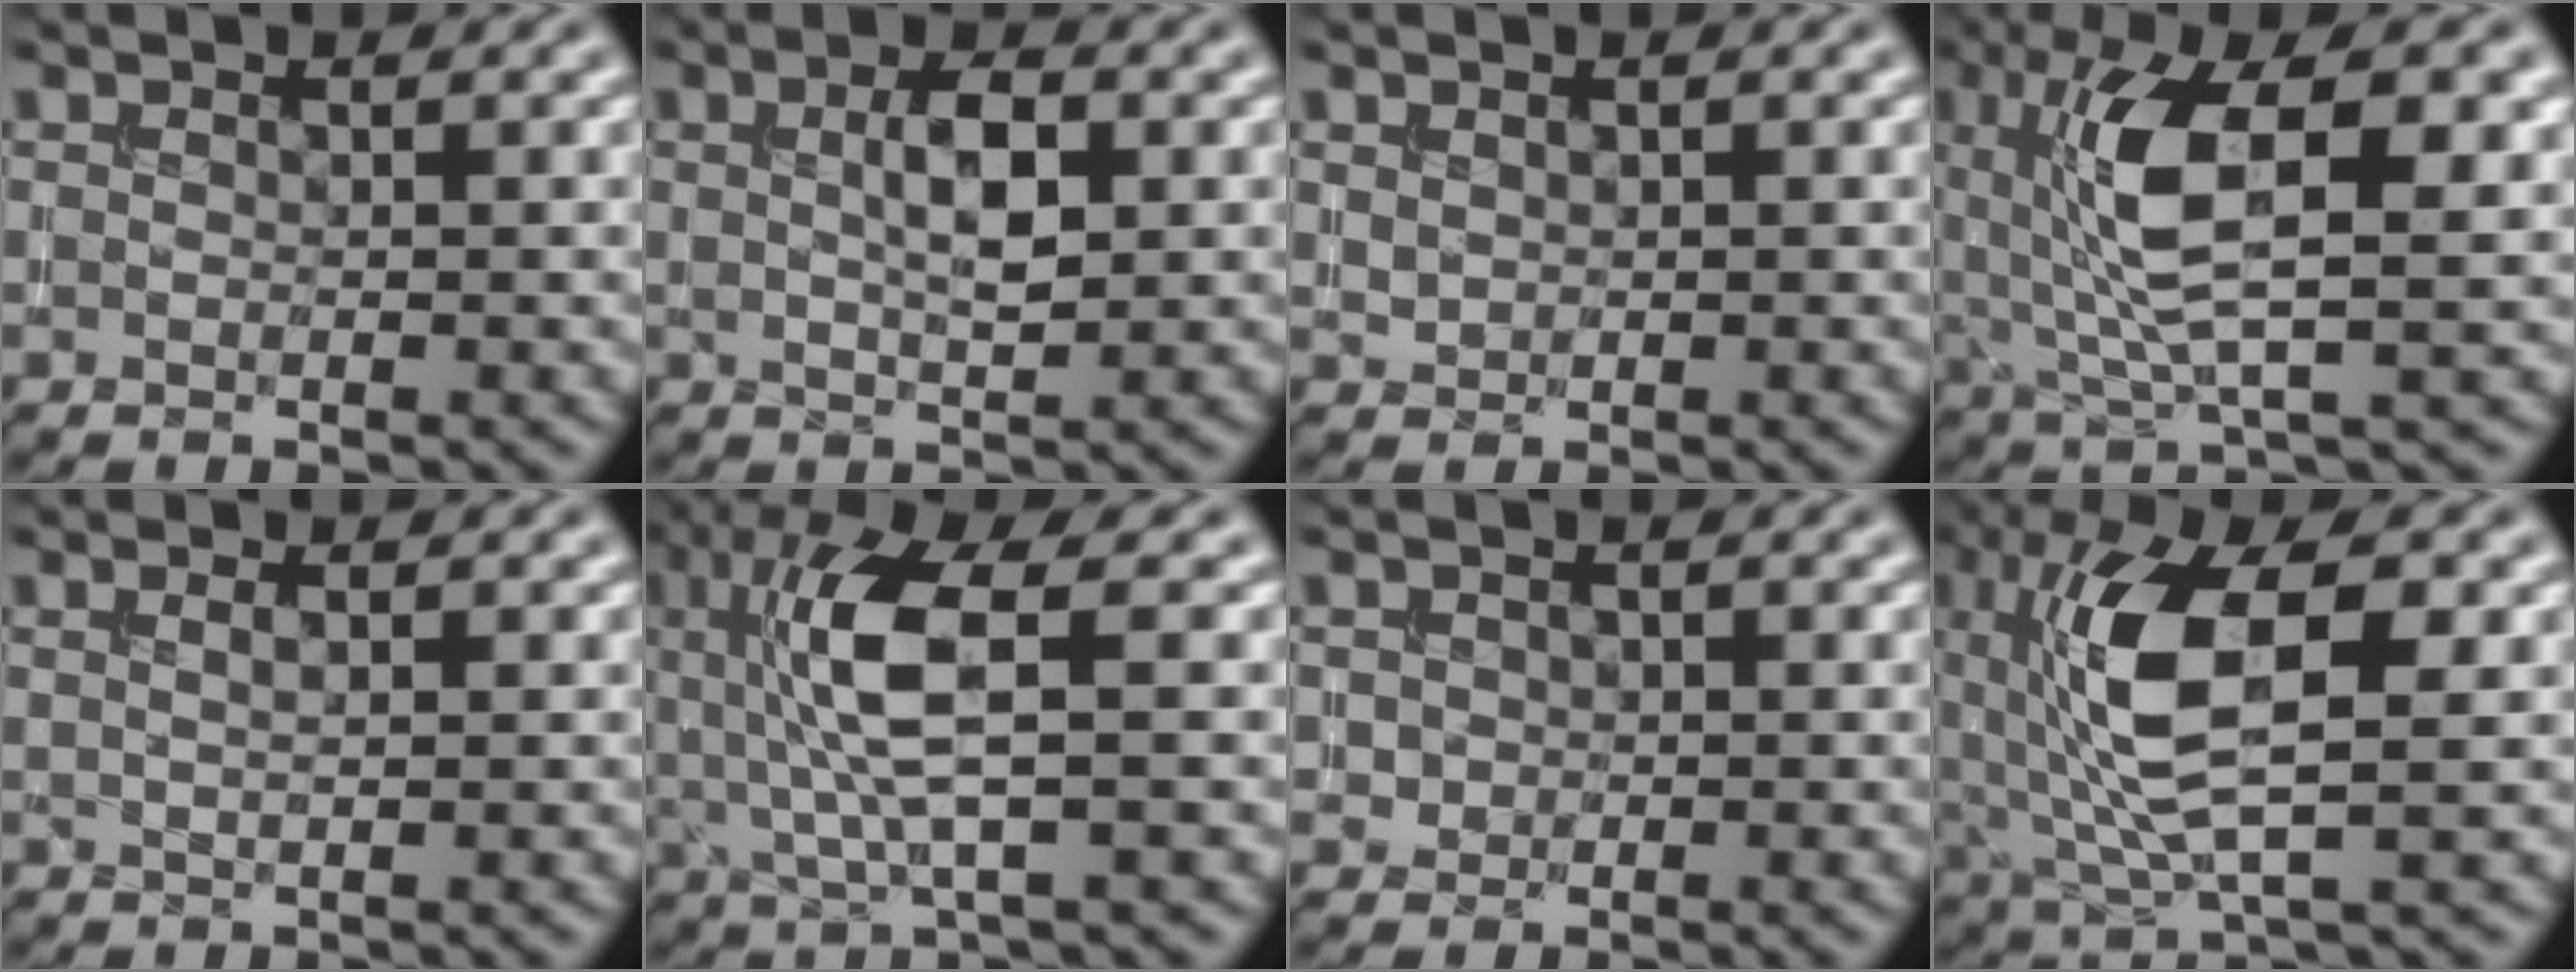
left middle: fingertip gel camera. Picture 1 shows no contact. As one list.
[{"total": 3.7, "force": [0.7, 1.3, 3.3], "torque": [-0.065, 0.006, 0.013]}, {"total": 0.7, "force": [0.4, 0.5, 0.1], "torque": [-0.004, -0.001, 0.015]}, {"total": 9.8, "force": [2.0, 3.3, 9.0], "torque": [-0.163, 0.003, 0.037]}, {"total": 1.1, "force": [0.5, 0.5, 0.8], "torque": [-0.005, 0.002, 0.004]}, {"total": 7.3, "force": [1.0, 1.8, 7.1], "torque": [-0.150, 0.001, 0.025]}, {"total": 0.9, "force": [0.1, 0.9, 0.0], "torque": [0.006, -0.002, 0.002]}, {"total": 10.1, "force": [1.4, 3.6, 9.3], "torque": [-0.179, 0.007, 0.026]}]